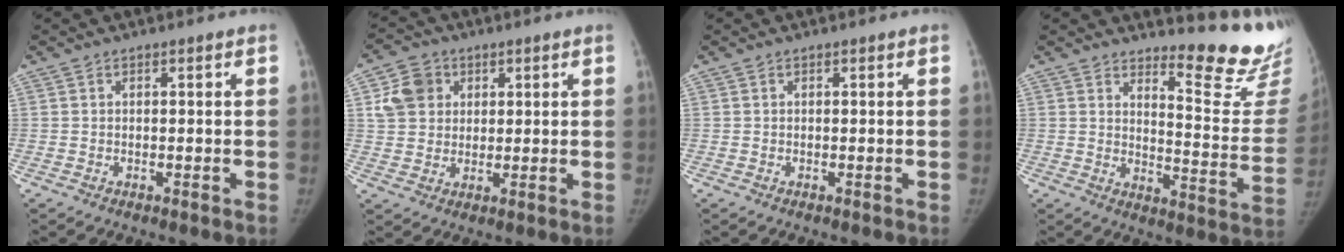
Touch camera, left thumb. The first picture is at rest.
{"total": 7.3, "force": [2.5, 6.1, 3.1], "torque": [-0.029, -0.003, 0.047]}
{"total": 0.0}
{"total": 15.8, "force": [14.4, 2.3, 6.2], "torque": [-0.048, -0.186, 0.175]}